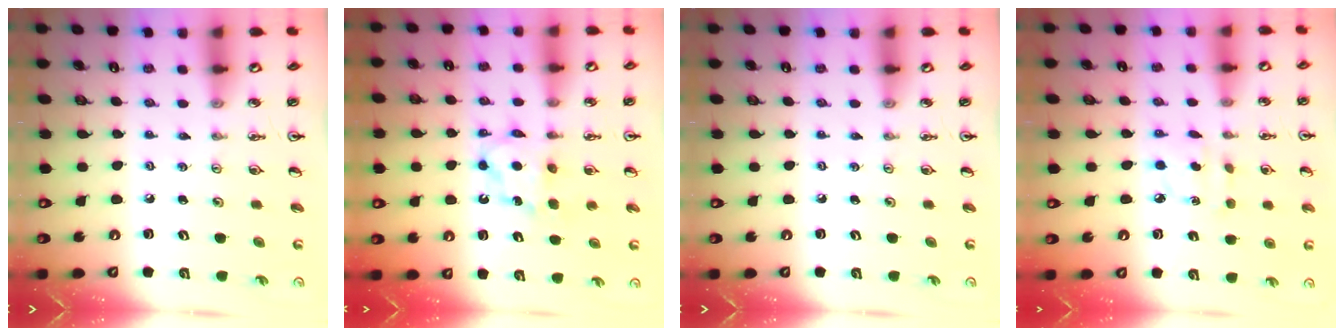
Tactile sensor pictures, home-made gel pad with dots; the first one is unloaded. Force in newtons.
{"total": 6.7, "press": 6.7, "slide": 0.3}
{"total": 0.0}
{"total": 2.9, "press": 2.8, "slide": 0.5}